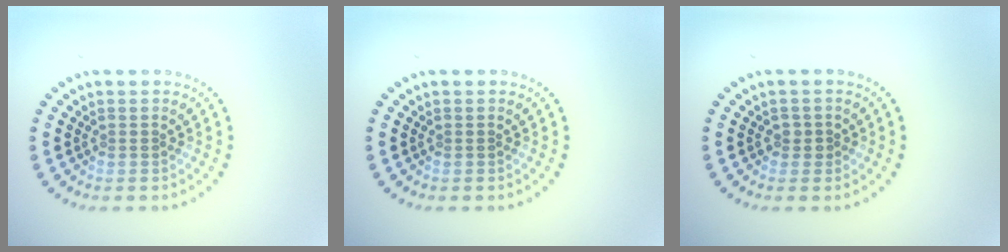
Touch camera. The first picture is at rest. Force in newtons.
{"total": 0.0}
{"total": 0.8, "press": 0.8, "slide": 0.3}